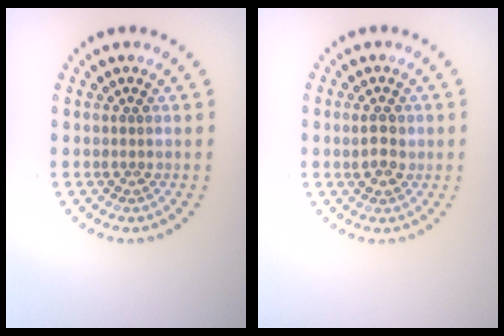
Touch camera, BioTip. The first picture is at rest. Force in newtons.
{"total": 2.1, "press": 2.1, "slide": 0.3}